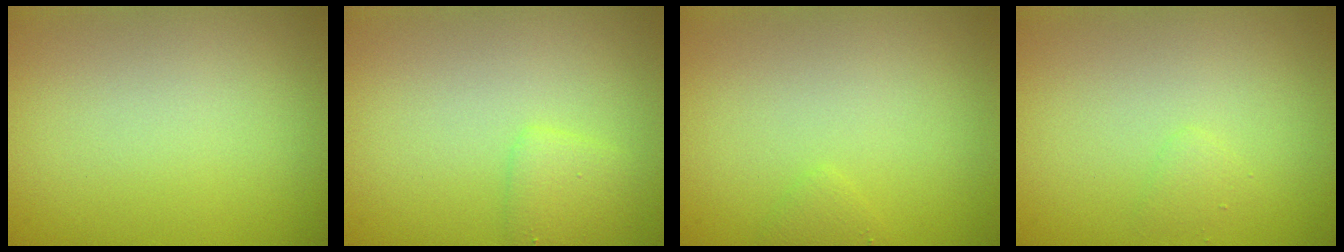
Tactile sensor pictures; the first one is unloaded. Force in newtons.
{"total": 1.7, "press": 1.7, "slide": 0.1}
{"total": 0.7, "press": 0.7, "slide": 0.0}
{"total": 0.7, "press": 0.7, "slide": 0.1}